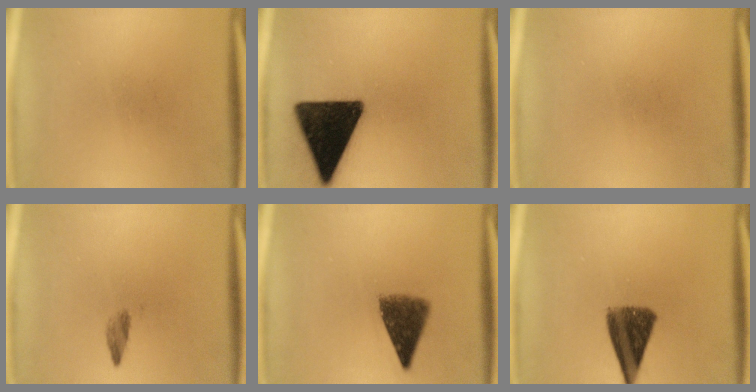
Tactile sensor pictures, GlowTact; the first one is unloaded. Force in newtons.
{"total": 17.5}
{"total": 0.0}
{"total": 1.4}
{"total": 7.2}
{"total": 9.4}